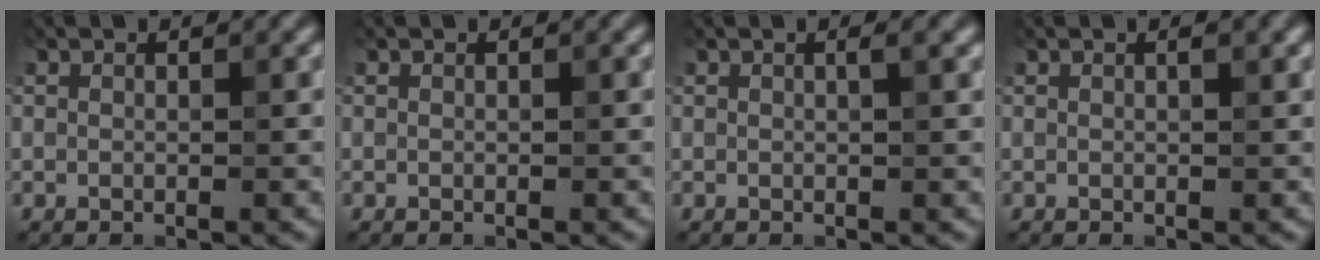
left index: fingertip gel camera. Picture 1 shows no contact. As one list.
[{"total": 0.0}, {"total": 0.8, "force": [0.3, 0.2, 0.8], "torque": [-0.010, 0.004, 0.004]}, {"total": 0.7, "force": [0.3, 0.2, 0.7], "torque": [-0.009, 0.002, 0.005]}]